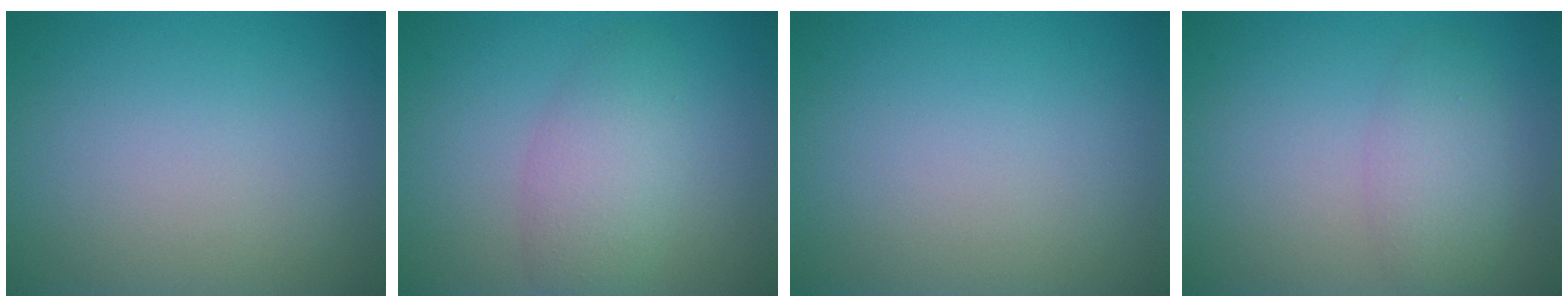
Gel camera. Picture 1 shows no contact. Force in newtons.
{"total": 3.8, "press": 3.8, "slide": 0.1}
{"total": 0.0}
{"total": 2.8, "press": 2.8, "slide": 0.1}